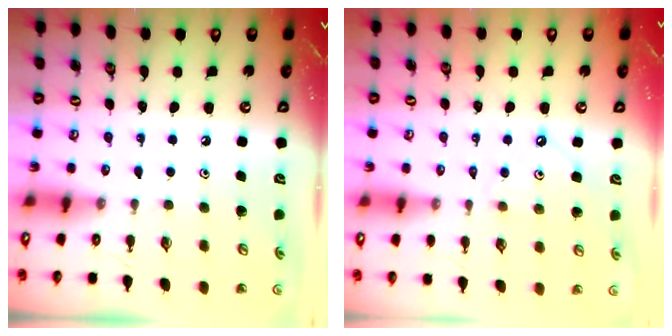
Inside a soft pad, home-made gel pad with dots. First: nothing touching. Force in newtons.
{"total": 2.5, "press": 2.5, "slide": 0.5}